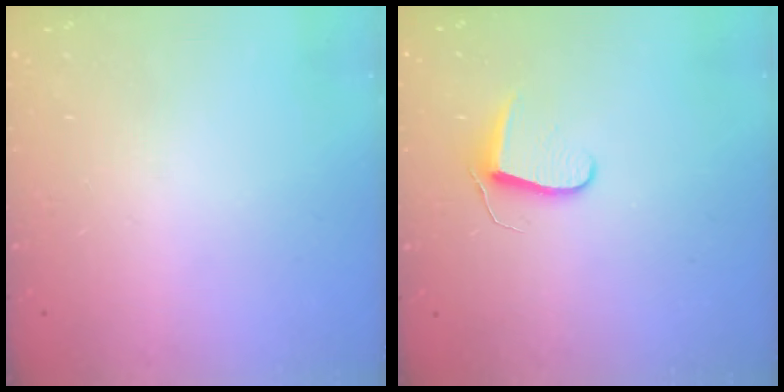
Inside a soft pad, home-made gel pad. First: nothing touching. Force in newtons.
{"total": 7.0, "press": 7.0, "slide": 0.6}